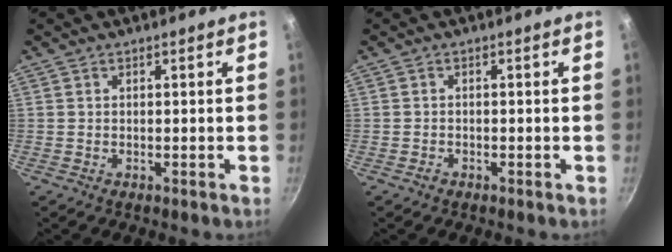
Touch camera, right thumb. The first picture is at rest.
{"total": 0.7, "force": [-0.5, 0.4, 0.1], "torque": [-0.003, 0.002, -0.012]}